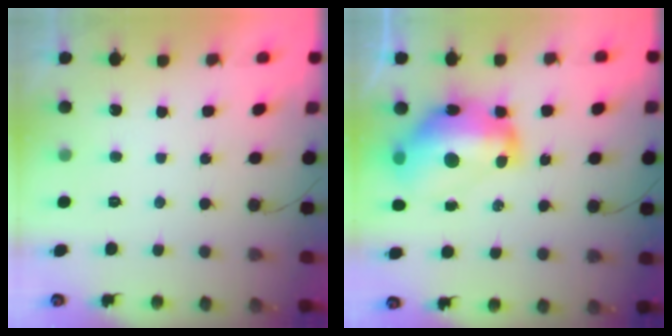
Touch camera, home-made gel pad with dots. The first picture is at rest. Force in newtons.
{"total": 19.5, "press": 19.4, "slide": 2.1}